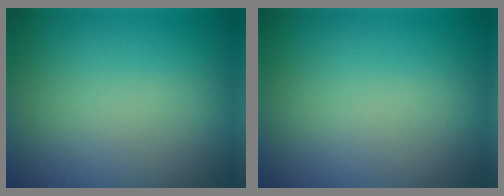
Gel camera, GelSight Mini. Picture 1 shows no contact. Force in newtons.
{"total": 0.0}